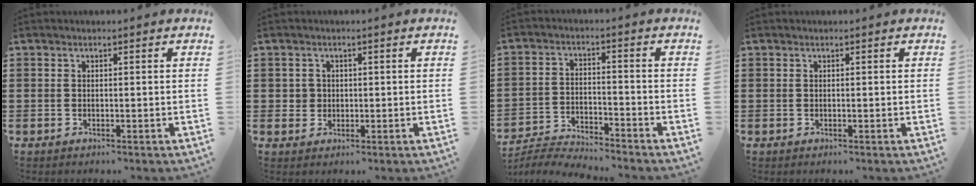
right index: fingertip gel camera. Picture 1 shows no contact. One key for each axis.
{"total": 1.6, "fx": 0.1, "fy": 1.6, "fz": 0.2, "tx": -0.011, "ty": 0.008, "tz": -0.001}
{"total": 4.5, "fx": -4.5, "fy": 0.1, "fz": 0.5, "tx": -0.028, "ty": -0.004, "tz": -0.098}
{"total": 0.0}